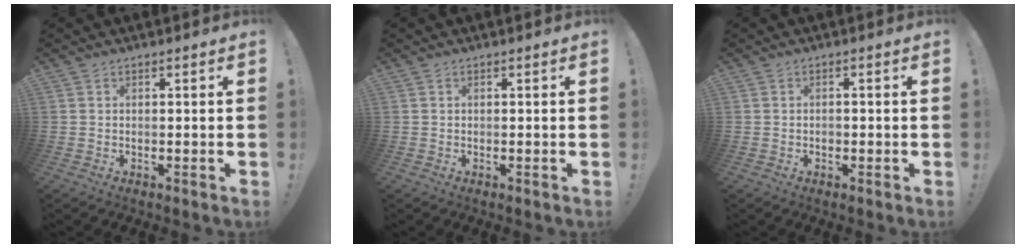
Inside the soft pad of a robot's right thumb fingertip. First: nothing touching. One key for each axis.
{"total": 0.0}
{"total": 1.0, "fx": -0.5, "fy": 0.8, "fz": 0.2, "tx": -0.007, "ty": 0.006, "tz": -0.009}